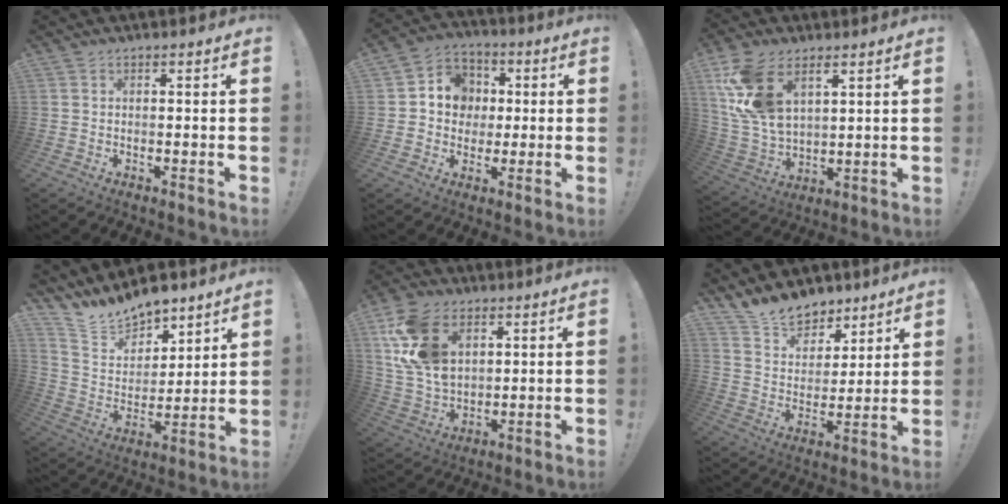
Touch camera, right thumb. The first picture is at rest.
{"total": 10.2, "force": [0.4, 9.5, 3.7], "torque": [-0.045, 0.007, 0.015]}
{"total": 15.1, "force": [7.6, 9.0, 9.4], "torque": [-0.188, -0.038, 0.146]}
{"total": 12.9, "force": [11.8, 4.7, 2.3], "torque": [-0.062, -0.099, 0.219]}
{"total": 17.0, "force": [6.6, 11.5, 10.6], "torque": [-0.211, -0.020, 0.130]}
{"total": 12.6, "force": [10.6, 6.1, 2.6], "torque": [-0.055, -0.086, 0.204]}